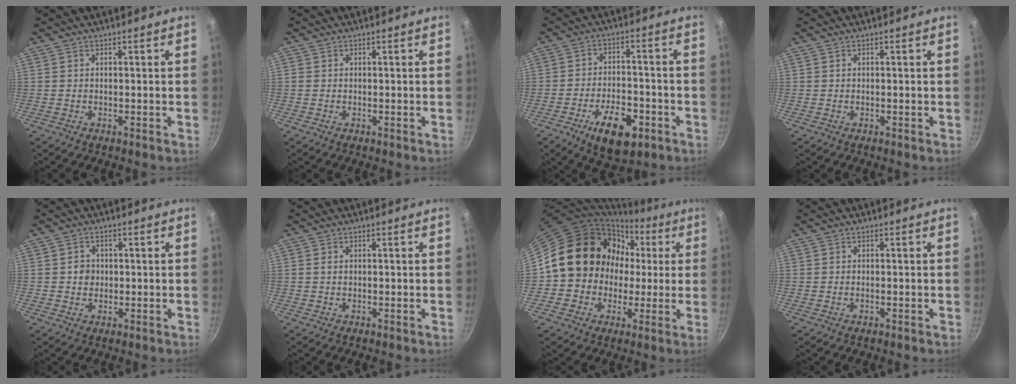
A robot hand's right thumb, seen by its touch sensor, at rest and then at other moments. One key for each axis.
{"total": 0.6, "fx": 0.0, "fy": 0.5, "fz": 0.2, "tx": -0.006, "ty": 0.001, "tz": 0.000}
{"total": 11.7, "fx": -5.5, "fy": 5.8, "fz": 8.5, "tx": -0.116, "ty": 0.024, "tz": -0.081}
{"total": 0.0}
{"total": 2.8, "fx": 0.0, "fy": 2.6, "fz": 1.1, "tx": -0.004, "ty": 0.006, "tz": -0.002}
{"total": 0.8, "fx": 0.1, "fy": 0.6, "fz": 0.6, "tx": -0.011, "ty": 0.003, "tz": 0.002}
{"total": 16.0, "fx": 0.7, "fy": 14.3, "fz": 7.1, "tx": -0.074, "ty": 0.040, "tz": 0.010}
{"total": 0.5, "fx": -0.2, "fy": 0.3, "fz": 0.4, "tx": -0.008, "ty": 0.002, "tz": -0.004}